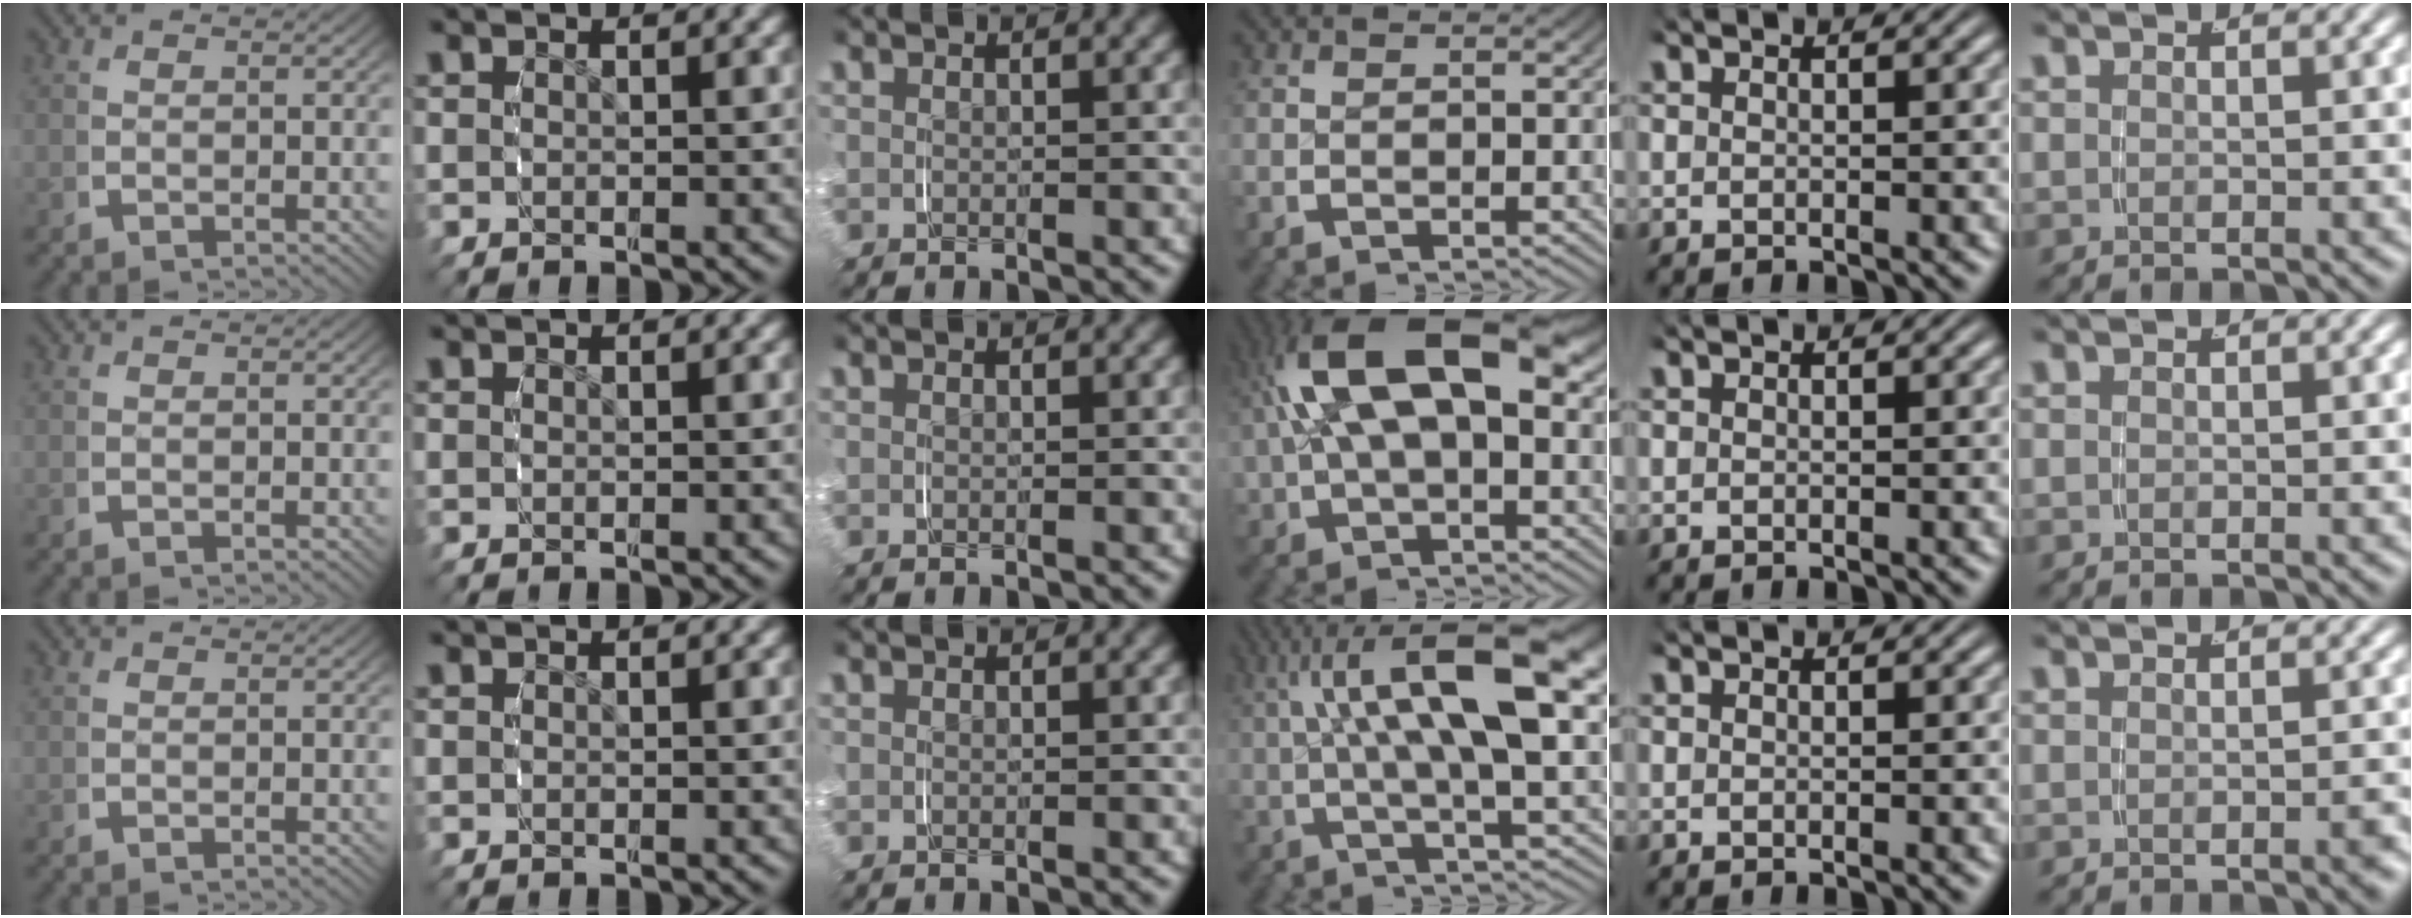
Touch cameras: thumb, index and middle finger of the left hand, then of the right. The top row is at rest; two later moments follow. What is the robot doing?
{"motion": "grasp_and_lifting", "object": "glasses case"}